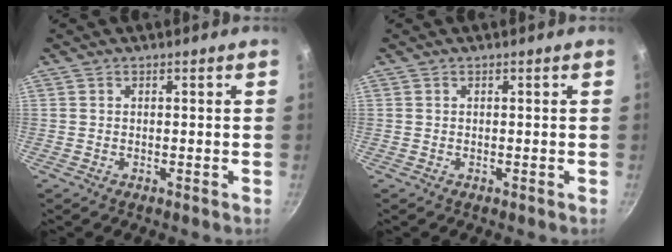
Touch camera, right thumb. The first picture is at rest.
{"total": 0.0}